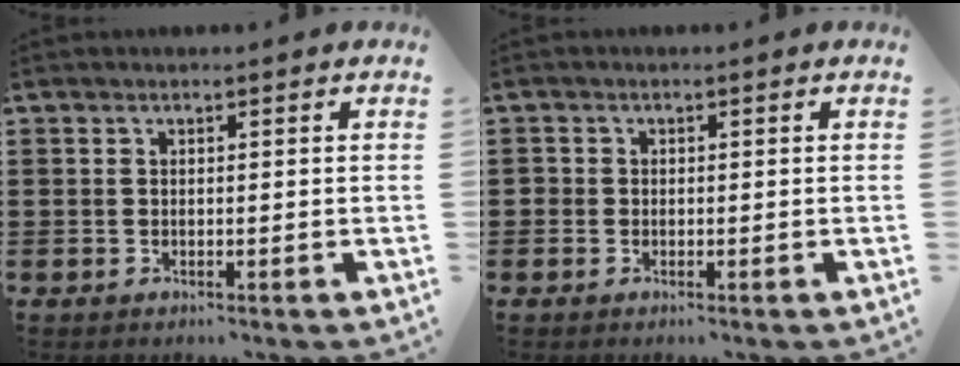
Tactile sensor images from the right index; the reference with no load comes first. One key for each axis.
{"total": 0.9, "fx": -0.2, "fy": 0.9, "fz": 0.2, "tx": -0.005, "ty": 0.005, "tz": -0.005}